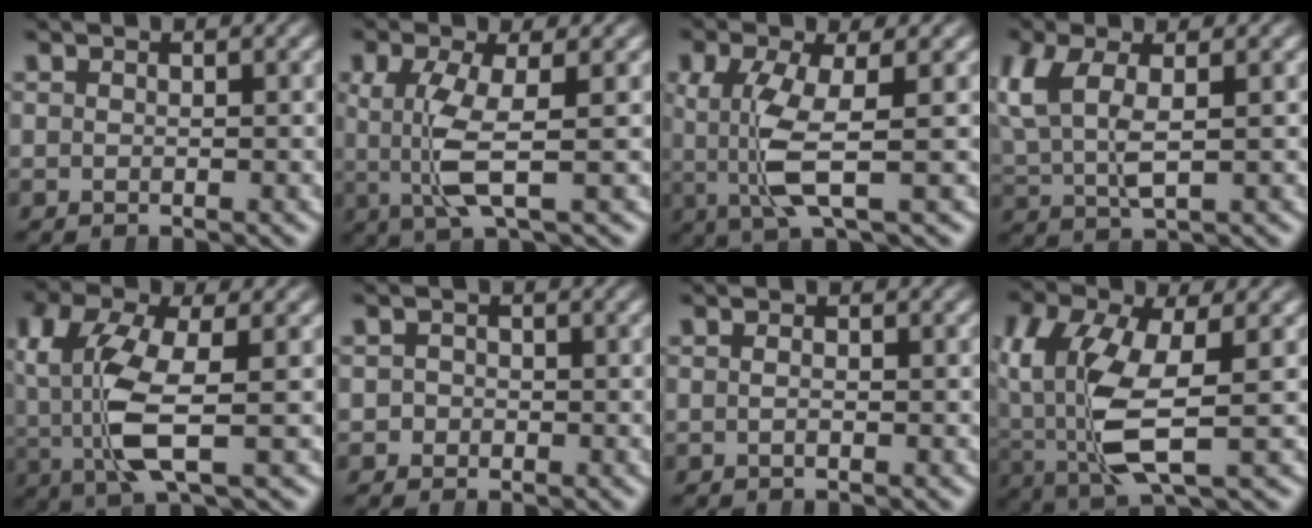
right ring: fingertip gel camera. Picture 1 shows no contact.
{"total": 4.0, "force": [0.0, 0.7, 3.9], "torque": [-0.092, -0.021, 0.012]}
{"total": 4.4, "force": [0.0, 1.0, 4.2], "torque": [-0.102, -0.022, 0.013]}
{"total": 4.9, "force": [1.1, 2.8, 3.8], "torque": [-0.102, -0.017, 0.030]}
{"total": 6.7, "force": [0.3, 3.3, 5.9], "torque": [-0.145, -0.024, 0.018]}
{"total": 1.4, "force": [-0.8, 1.2, -0.2], "torque": [0.003, -0.011, -0.014]}
{"total": 0.7, "force": [-0.5, -0.1, 0.5], "torque": [-0.010, -0.005, -0.008]}
{"total": 7.7, "force": [-0.4, 4.0, 6.5], "torque": [-0.152, -0.036, 0.014]}